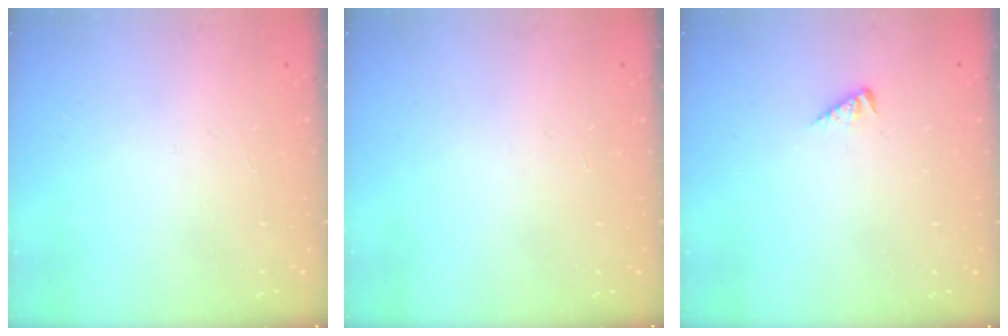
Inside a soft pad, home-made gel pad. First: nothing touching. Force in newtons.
{"total": 0.0}
{"total": 2.1, "press": 2.1, "slide": 0.4}